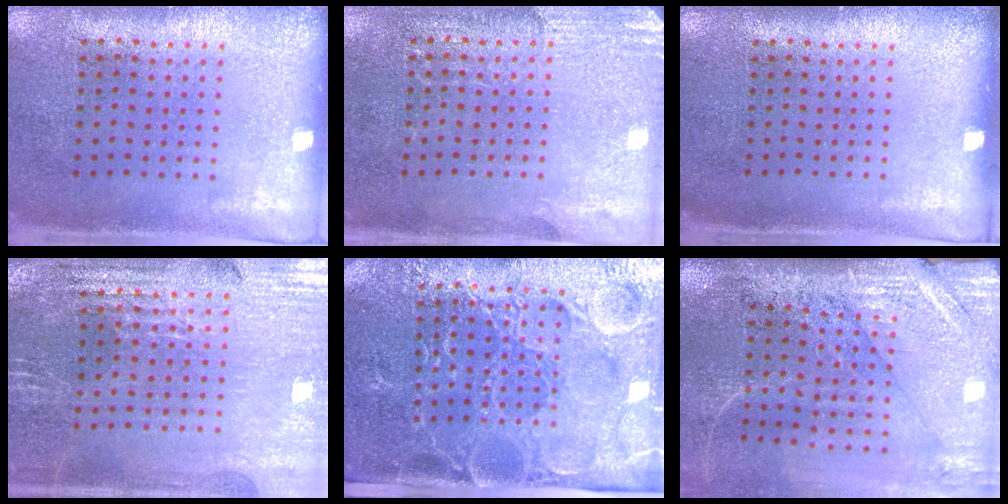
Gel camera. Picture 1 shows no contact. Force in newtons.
{"total": 2.8, "press": 2.6, "slide": 0.8}
{"total": 0.0}
{"total": 2.9, "press": 2.8, "slide": 0.4}
{"total": 4.8, "press": 4.5, "slide": 1.7}
{"total": 4.4, "press": 3.8, "slide": 2.2}